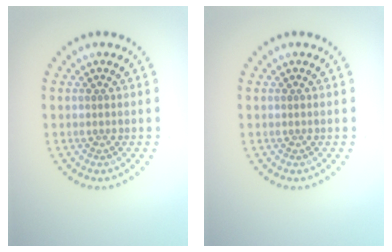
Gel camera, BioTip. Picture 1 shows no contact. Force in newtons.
{"total": 0.0}